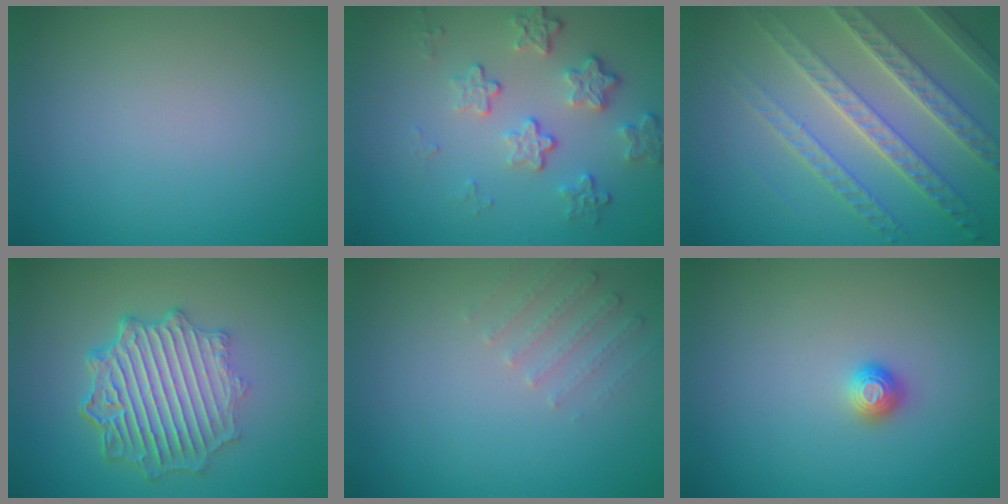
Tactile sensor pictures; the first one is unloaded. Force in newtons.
{"total": 4.2, "press": 3.1, "slide": 2.9}
{"total": 6.7, "press": 5.4, "slide": 4.0}
{"total": 7.1, "press": 5.3, "slide": 4.7}
{"total": 1.6, "press": 1.6, "slide": 0.4}
{"total": 1.1, "press": 1.0, "slide": 0.2}